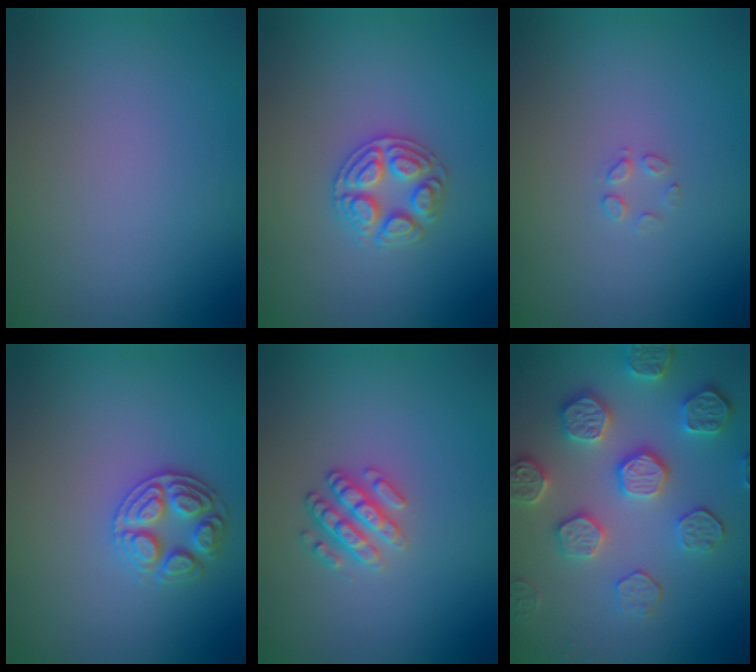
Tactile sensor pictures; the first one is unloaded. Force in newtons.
{"total": 2.9, "press": 2.8, "slide": 0.4}
{"total": 1.0, "press": 1.0, "slide": 0.1}
{"total": 2.8, "press": 2.7, "slide": 0.6}
{"total": 2.5, "press": 2.4, "slide": 0.7}
{"total": 5.6, "press": 5.1, "slide": 2.2}